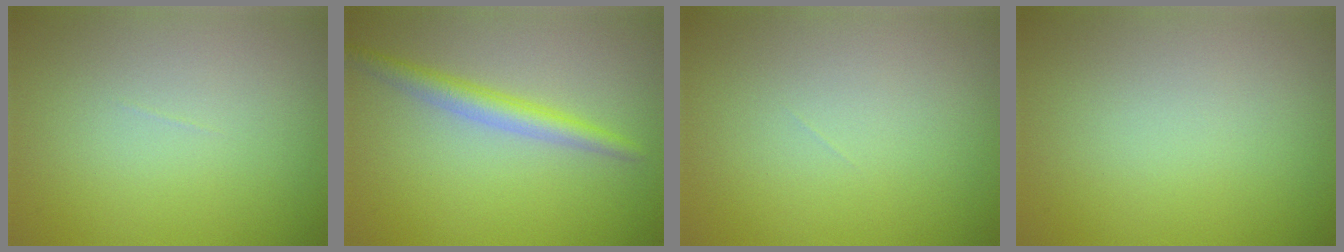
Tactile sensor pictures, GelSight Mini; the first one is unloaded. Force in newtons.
{"total": 2.5, "press": 2.5, "slide": 0.0}
{"total": 0.0}
{"total": 0.0}